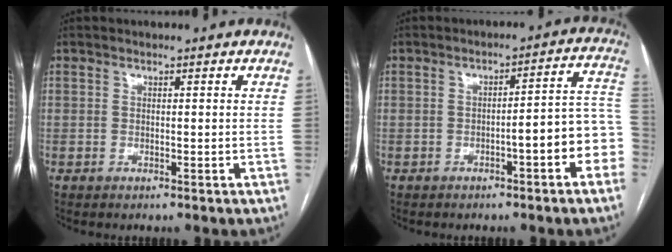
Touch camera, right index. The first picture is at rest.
{"total": 8.5, "force": [-2.9, 1.4, 7.9], "torque": [-0.083, 0.036, -0.036]}